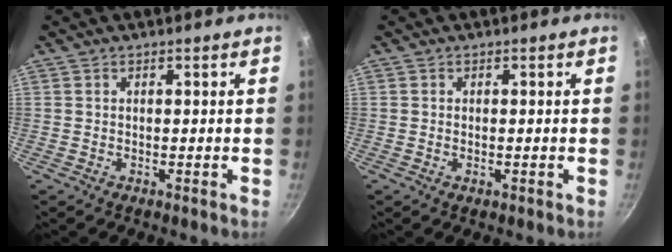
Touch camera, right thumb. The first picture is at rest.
{"total": 0.9, "force": [-0.3, 0.4, 0.8], "torque": [-0.016, 0.002, -0.002]}